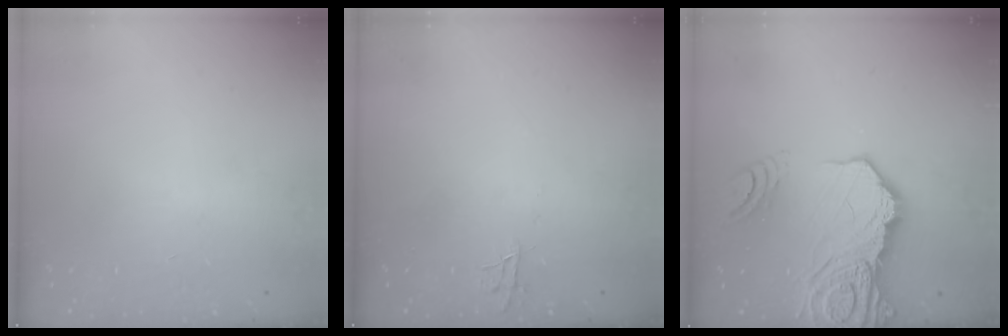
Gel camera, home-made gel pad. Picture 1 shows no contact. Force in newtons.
{"total": 4.8, "press": 4.8, "slide": 0.4}
{"total": 22.5, "press": 22.4, "slide": 2.8}